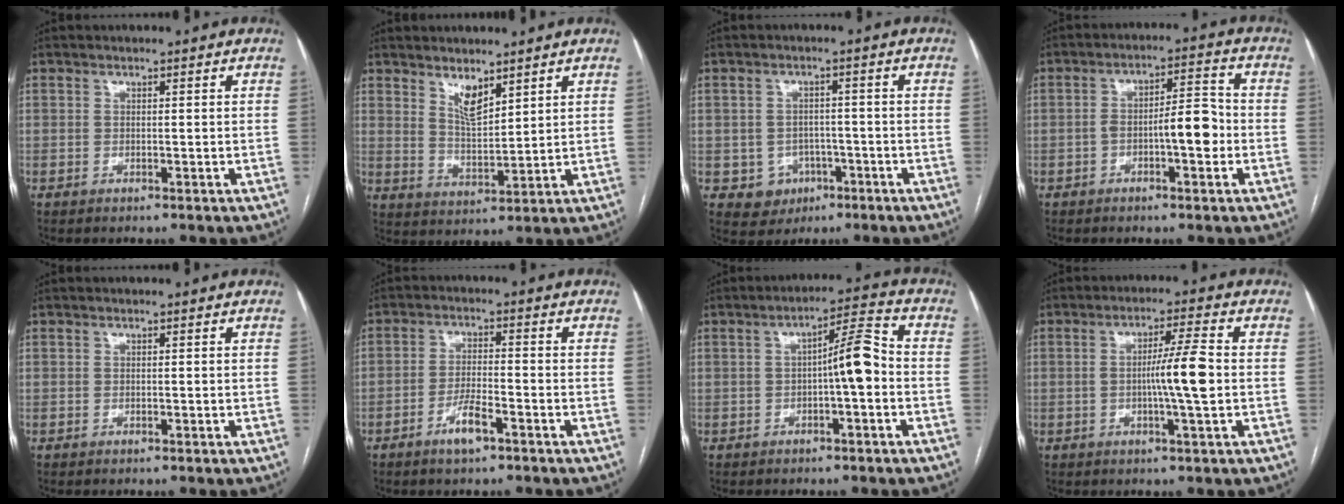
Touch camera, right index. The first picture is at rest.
{"total": 4.9, "force": [3.5, 1.4, 3.1], "torque": [-0.066, -0.011, 0.071]}
{"total": 4.8, "force": [-1.8, 4.3, 0.9], "torque": [-0.007, 0.010, -0.017]}
{"total": 6.8, "force": [-1.8, 1.8, 6.3], "torque": [-0.099, 0.021, -0.028]}
{"total": 0.0}
{"total": 4.8, "force": [-2.9, 0.7, 3.7], "torque": [-0.076, 0.001, -0.054]}
{"total": 6.5, "force": [-0.9, 0.8, 6.4], "torque": [-0.095, 0.023, -0.014]}
{"total": 6.8, "force": [-0.6, -0.4, 6.8], "torque": [-0.116, 0.003, -0.012]}